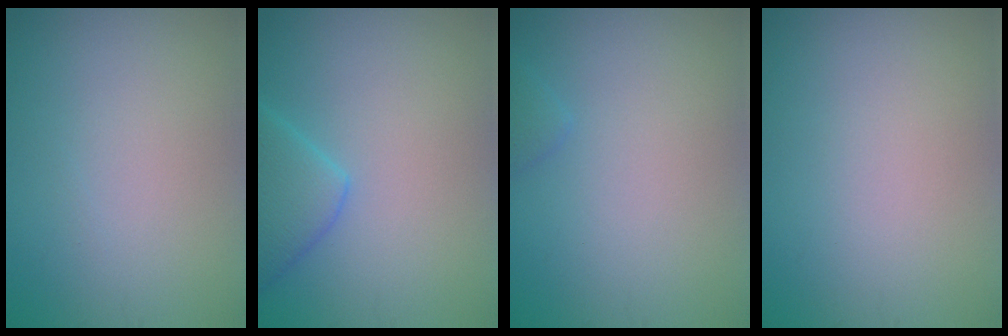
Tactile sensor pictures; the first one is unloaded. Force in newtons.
{"total": 3.4, "press": 3.4, "slide": 0.3}
{"total": 0.9, "press": 0.9, "slide": 0.1}
{"total": 0.0}